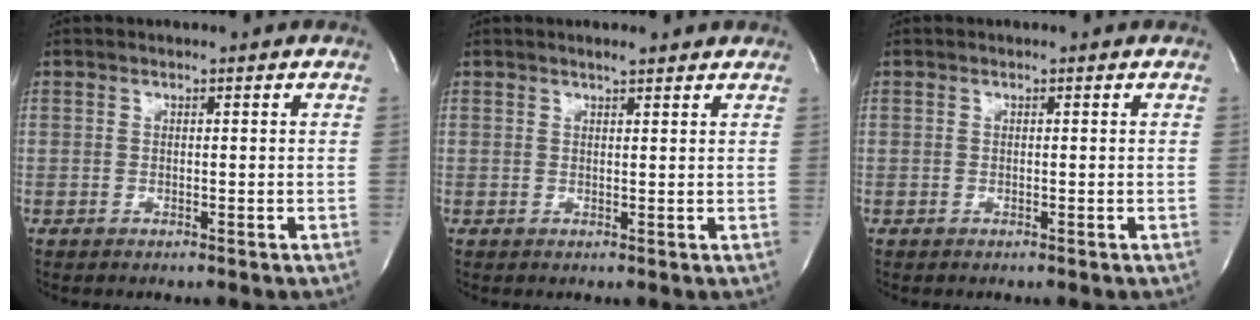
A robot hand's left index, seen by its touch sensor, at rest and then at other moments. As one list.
[{"total": 2.4, "force": [2.1, 0.4, 1.2], "torque": [-0.020, 0.010, 0.027]}, {"total": 0.0}]